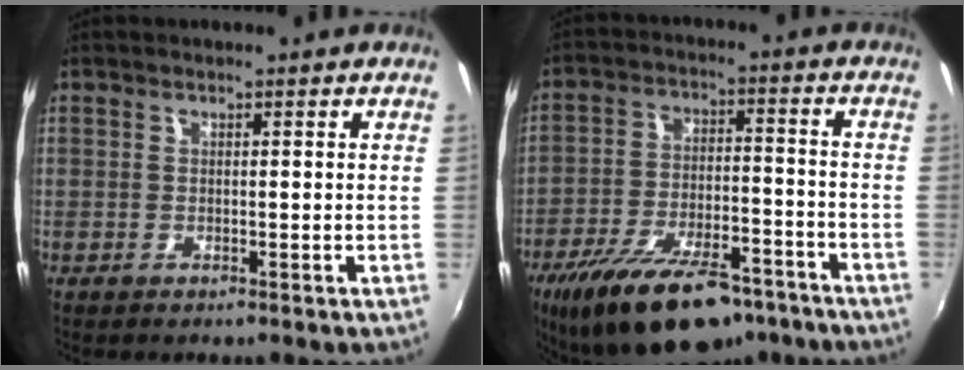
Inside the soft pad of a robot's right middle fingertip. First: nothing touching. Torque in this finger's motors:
{"motor_torque": [1.08, -1.06, 0.35, 0.21]}